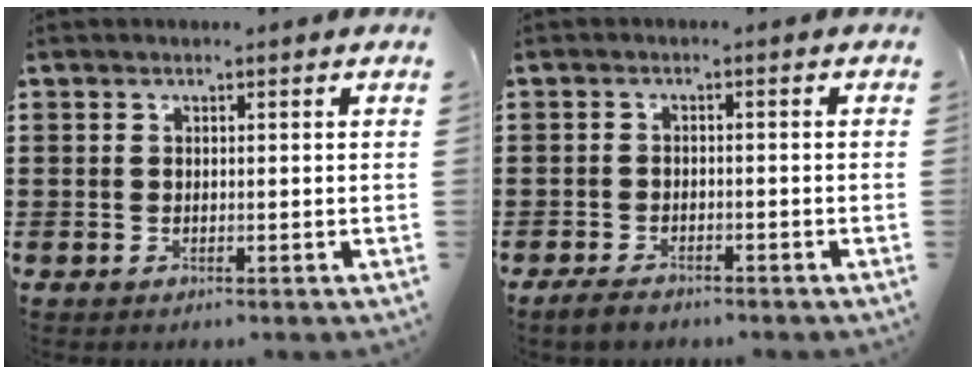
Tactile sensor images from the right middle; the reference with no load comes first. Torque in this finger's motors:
{"motor_torque": [2.03, -0.11, 0.28, 0.06]}